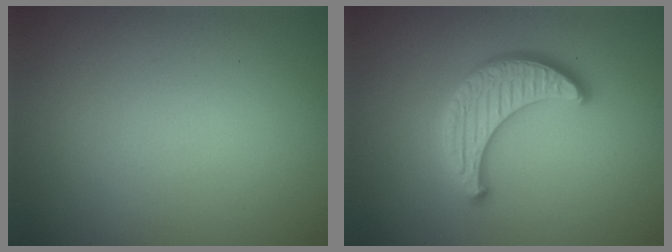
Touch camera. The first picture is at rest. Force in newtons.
{"total": 3.8, "press": 3.7, "slide": 0.9}